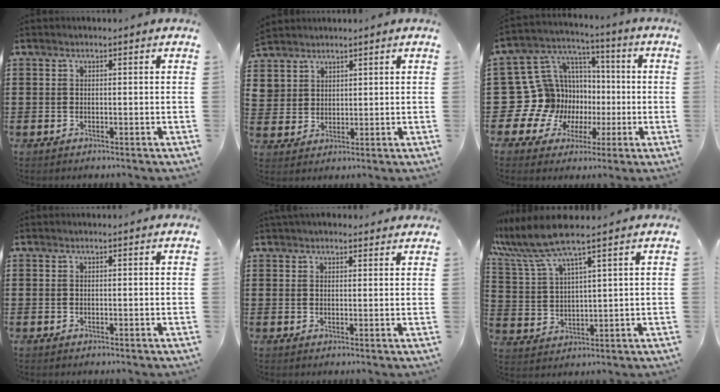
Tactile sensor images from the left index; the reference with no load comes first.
{"total": 3.7, "force": [2.7, 2.6, -0.3], "torque": [-0.013, 0.003, 0.052]}
{"total": 15.3, "force": [-1.7, 14.4, 4.8], "torque": [-0.167, -0.017, 0.004]}
{"total": 0.0}
{"total": 2.3, "force": [2.1, 0.7, 0.4], "torque": [-0.012, 0.003, 0.040]}
{"total": 8.2, "force": [6.8, 0.6, 4.5], "torque": [-0.119, -0.027, 0.119]}